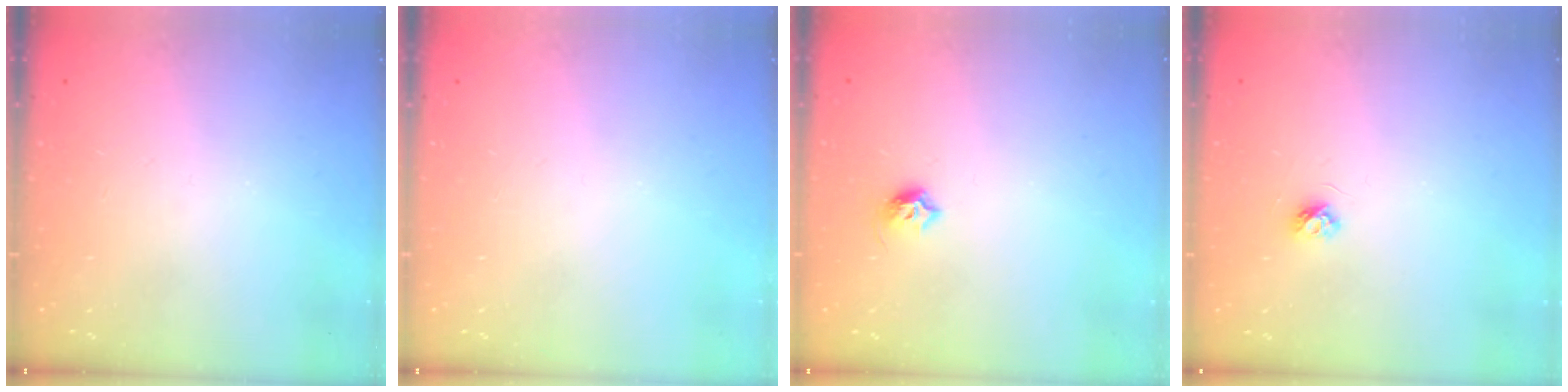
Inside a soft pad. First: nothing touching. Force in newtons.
{"total": 0.0}
{"total": 5.7, "press": 5.6, "slide": 1.0}
{"total": 3.7, "press": 3.7, "slide": 0.4}